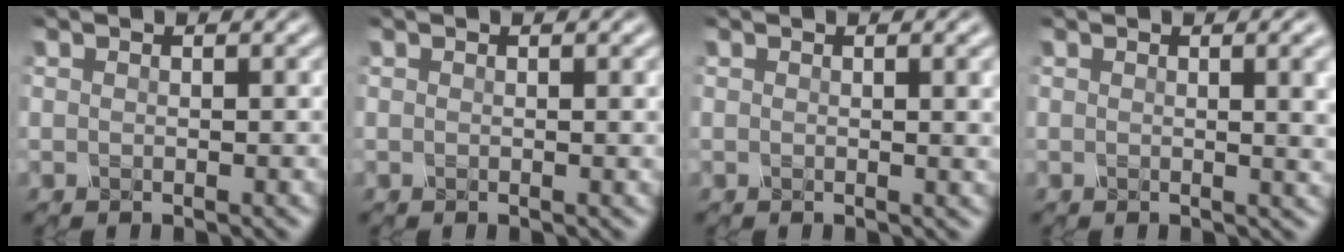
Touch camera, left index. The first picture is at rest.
{"total": 1.4, "force": [0.4, 0.5, 1.2], "torque": [-0.005, -0.001, -0.001]}
{"total": 4.0, "force": [1.1, 1.8, 3.4], "torque": [-0.019, 0.023, 0.001]}
{"total": 6.5, "force": [1.6, 3.0, 5.6], "torque": [-0.023, 0.038, 0.006]}